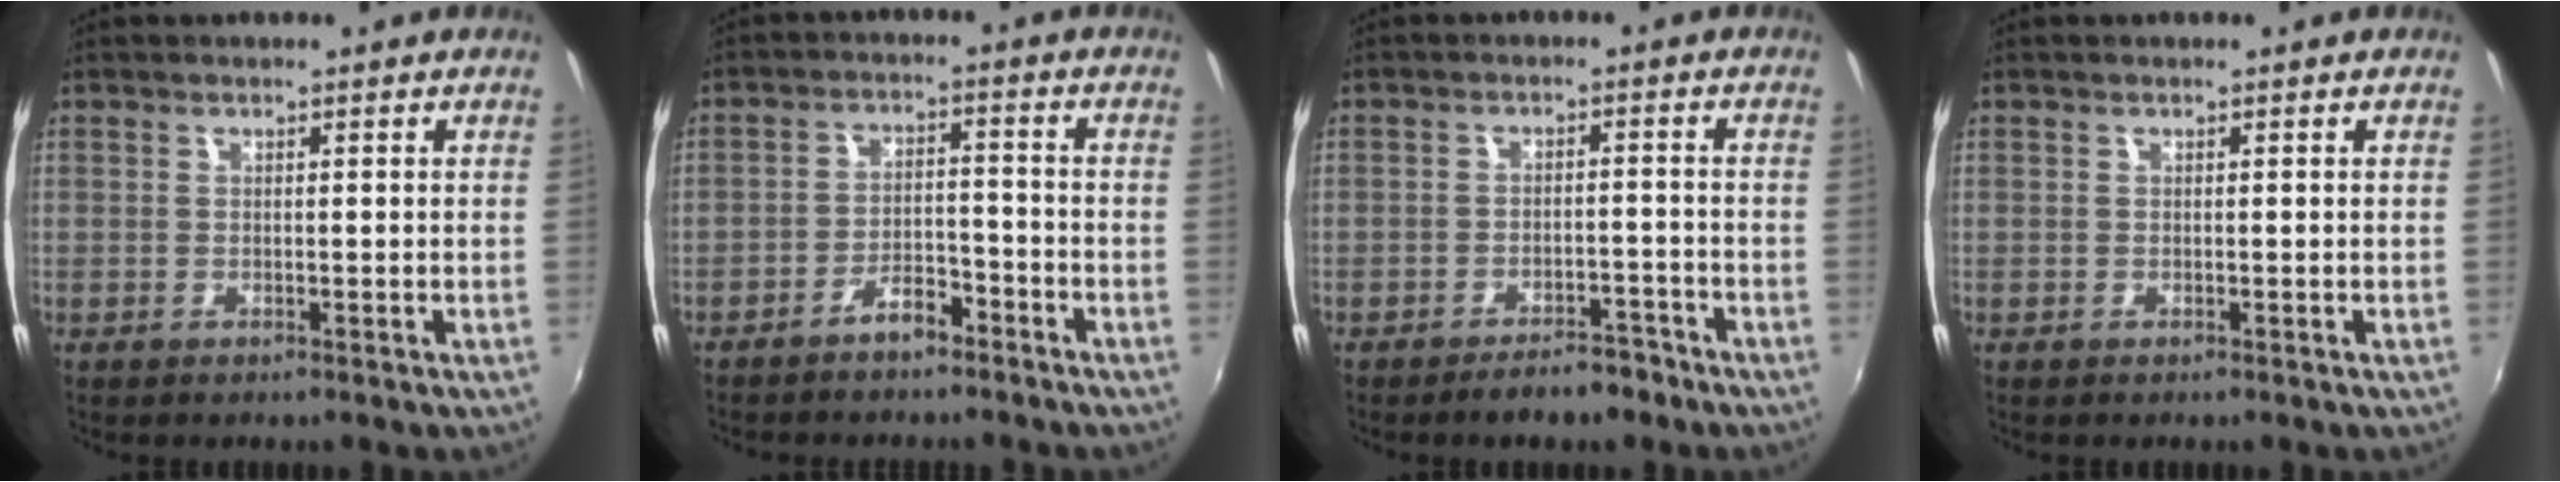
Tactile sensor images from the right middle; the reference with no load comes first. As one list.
[{"total": 5.0, "force": [-4.0, 1.8, 2.2], "torque": [-0.056, 0.016, -0.060]}, {"total": 5.5, "force": [-4.5, 2.2, 2.4], "torque": [-0.051, 0.008, -0.056]}, {"total": 0.0}]